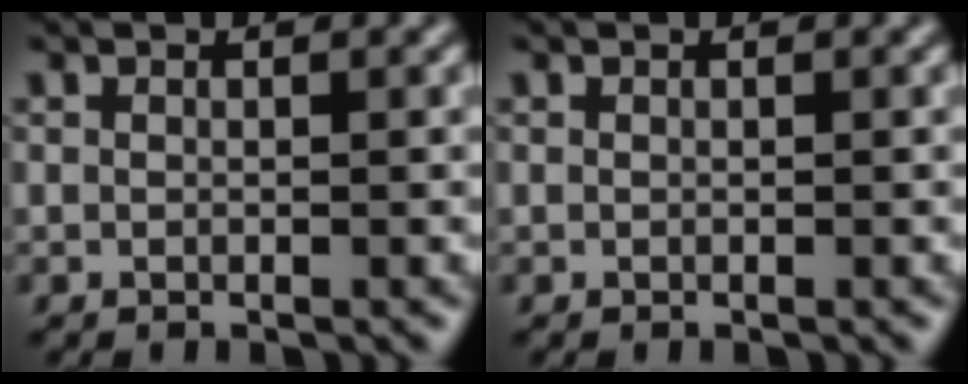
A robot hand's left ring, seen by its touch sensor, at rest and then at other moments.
{"total": 0.0}